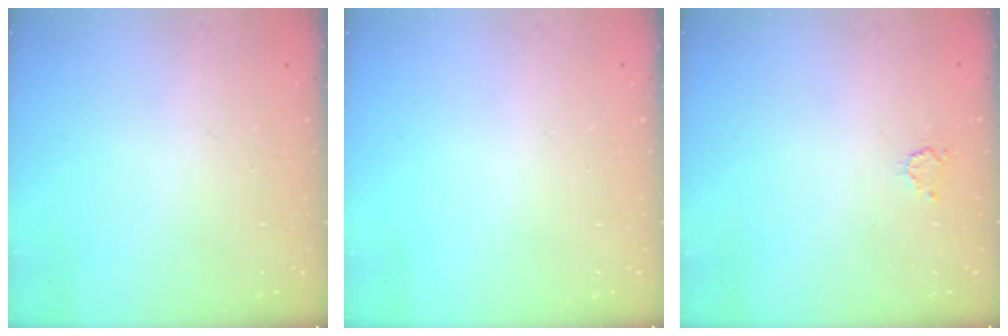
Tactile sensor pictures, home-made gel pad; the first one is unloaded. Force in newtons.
{"total": 0.0}
{"total": 3.5, "press": 3.4, "slide": 0.5}